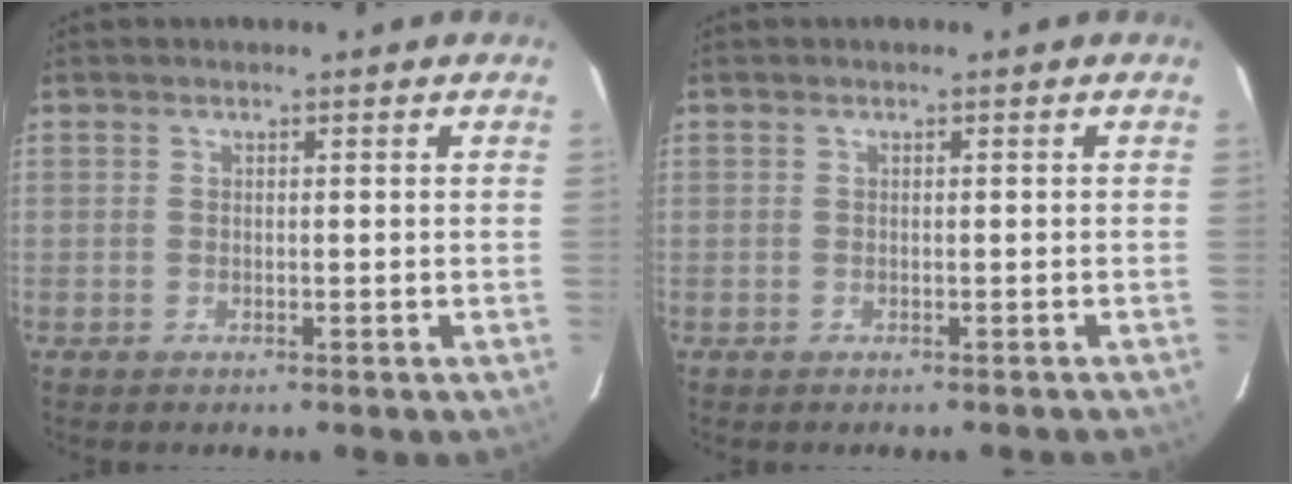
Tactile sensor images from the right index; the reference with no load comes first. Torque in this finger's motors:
{"motor_torque": [-0.86, -0.88, -0.62, -0.10]}